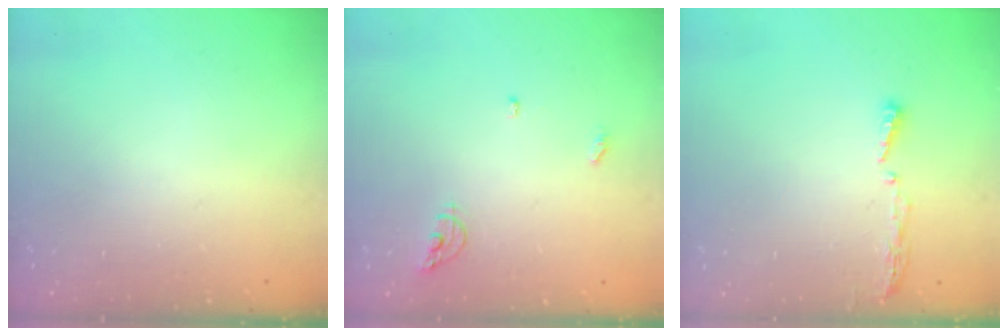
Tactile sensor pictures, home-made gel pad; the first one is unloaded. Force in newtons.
{"total": 6.3, "press": 6.2, "slide": 0.6}
{"total": 3.4, "press": 3.4, "slide": 0.4}